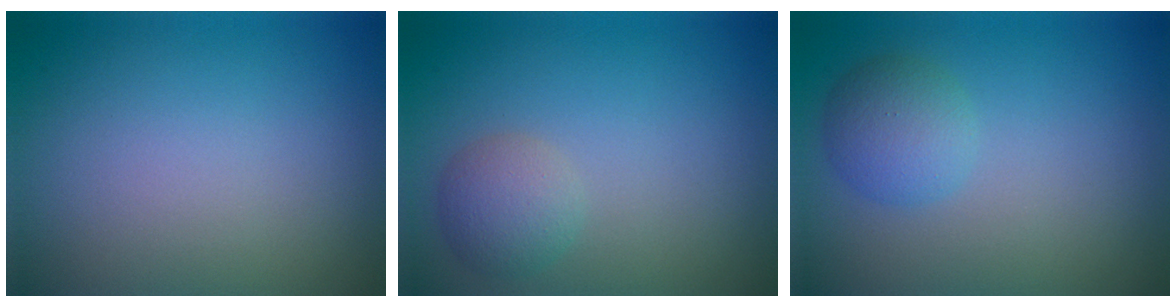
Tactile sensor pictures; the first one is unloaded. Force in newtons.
{"total": 2.2, "press": 2.2, "slide": 0.1}
{"total": 2.7, "press": 2.7, "slide": 0.2}